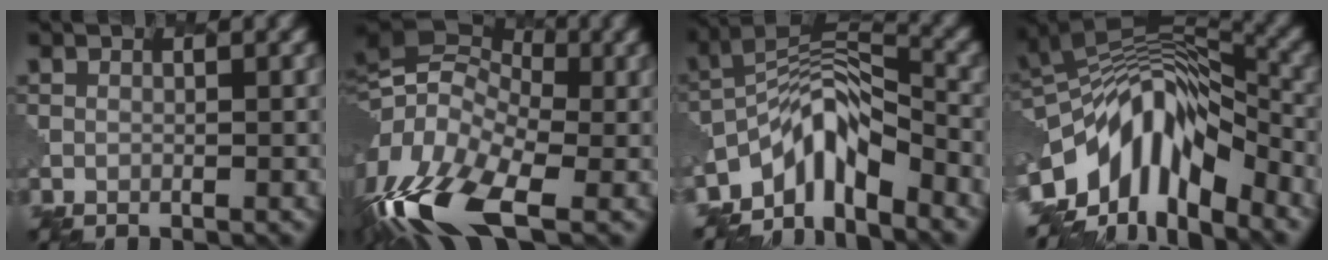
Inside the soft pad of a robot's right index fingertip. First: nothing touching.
{"total": 15.6, "force": [-3.5, 8.3, 12.7], "torque": [-0.273, -0.002, -0.074]}
{"total": 7.2, "force": [-5.0, 2.7, 4.5], "torque": [-0.059, 0.003, -0.100]}
{"total": 11.9, "force": [-5.7, 5.8, 8.7], "torque": [-0.144, 0.012, -0.102]}